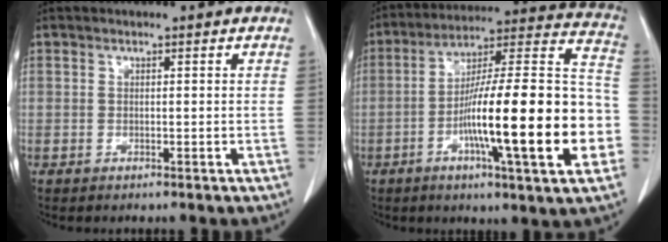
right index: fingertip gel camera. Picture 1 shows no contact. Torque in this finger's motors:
{"motor_torque": [1.44, -0.70, 1.05, 0.21]}